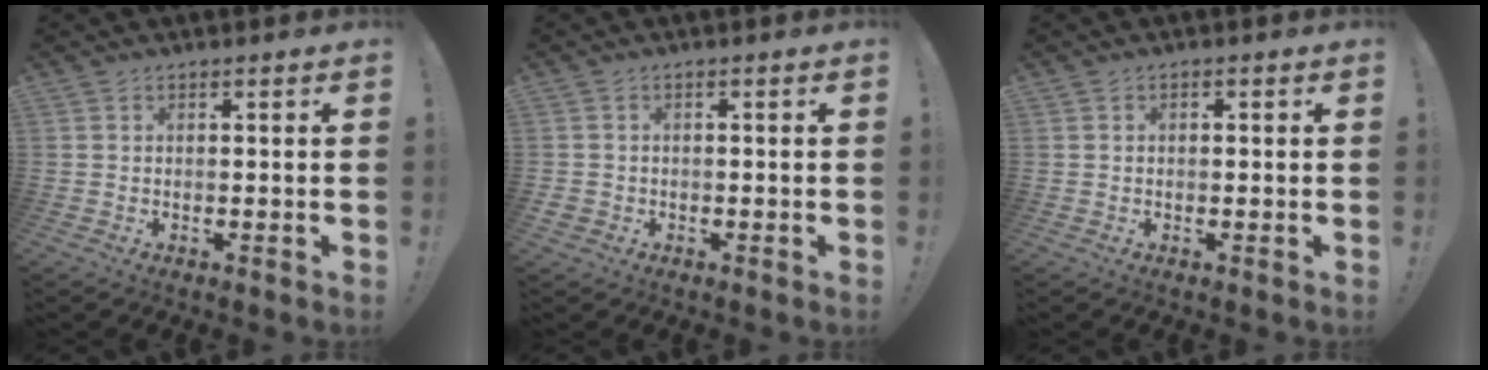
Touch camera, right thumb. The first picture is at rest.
{"total": 1.5, "force": [-0.4, 1.4, 0.5], "torque": [-0.007, 0.002, -0.007]}
{"total": 0.9, "force": [-0.4, 0.6, 0.5], "torque": [-0.018, 0.006, -0.006]}